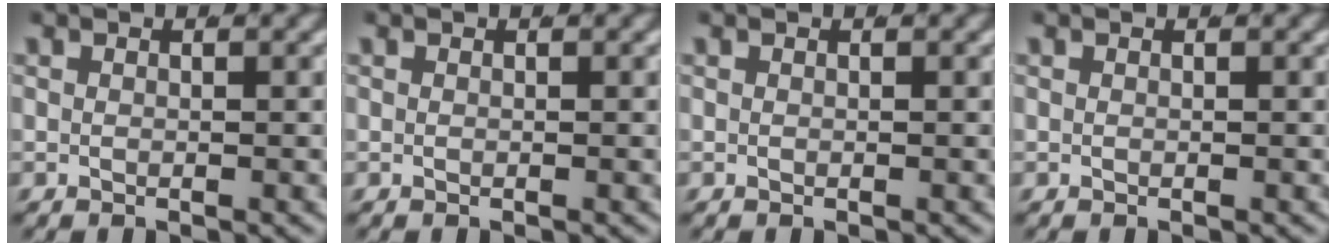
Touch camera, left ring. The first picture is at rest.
{"total": 0.0}
{"total": 0.0}
{"total": 0.0}